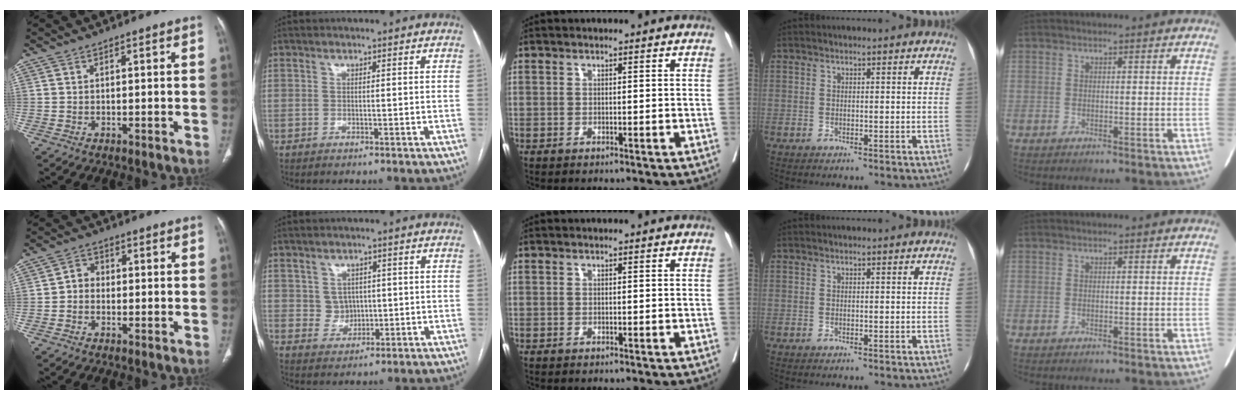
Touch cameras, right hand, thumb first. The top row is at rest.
{"thumb": {"total": 3.1, "force": [-0.6, 2.7, 1.5], "torque": [-0.008, 0.014, -0.021]}, "index": {"total": 3.6, "force": [0.7, 3.4, 1.0], "torque": [-0.012, 0.008, 0.016]}}